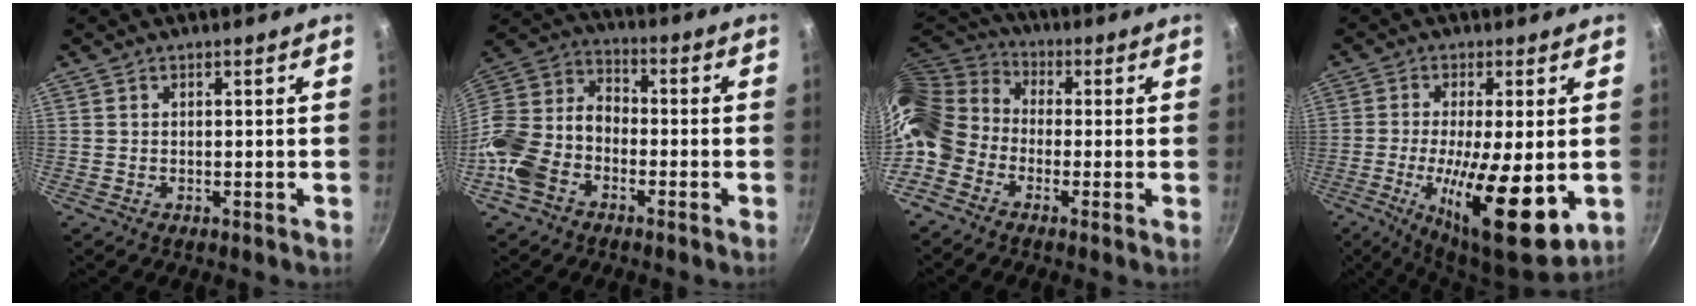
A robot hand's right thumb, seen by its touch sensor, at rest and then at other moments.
{"total": 15.5, "force": [-6.3, 10.7, 9.3], "torque": [-0.170, 0.064, -0.144]}
{"total": 13.3, "force": [-3.0, 10.3, 7.8], "torque": [-0.140, 0.048, -0.086]}
{"total": 16.7, "force": [-3.2, 4.5, 15.8], "torque": [-0.259, -0.012, -0.052]}